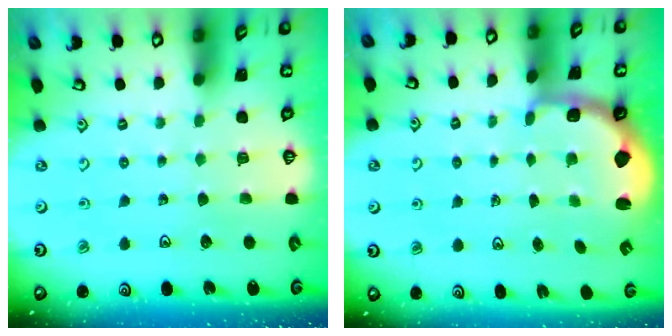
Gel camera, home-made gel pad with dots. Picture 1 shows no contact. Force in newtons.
{"total": 2.1, "press": 1.3, "slide": 1.6}